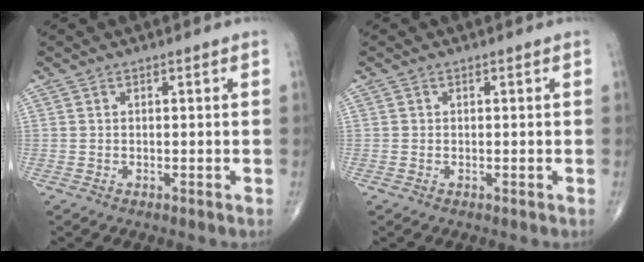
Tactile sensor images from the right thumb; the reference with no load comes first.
{"total": 0.0}